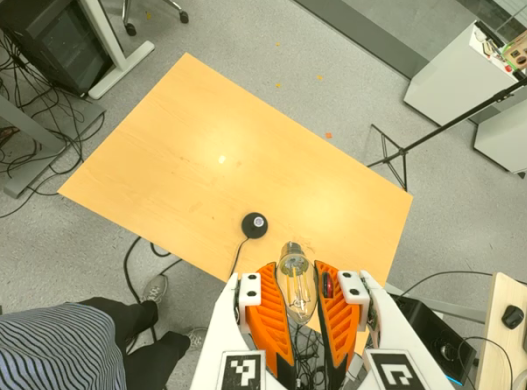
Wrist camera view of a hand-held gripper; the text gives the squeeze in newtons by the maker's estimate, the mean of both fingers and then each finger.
{"total": 21.4, "left": 26.8, "right": 16.1}